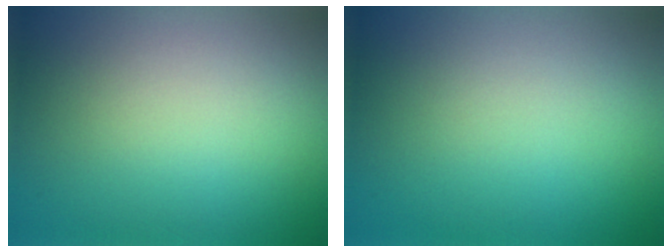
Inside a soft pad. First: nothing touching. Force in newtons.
{"total": 0.0}